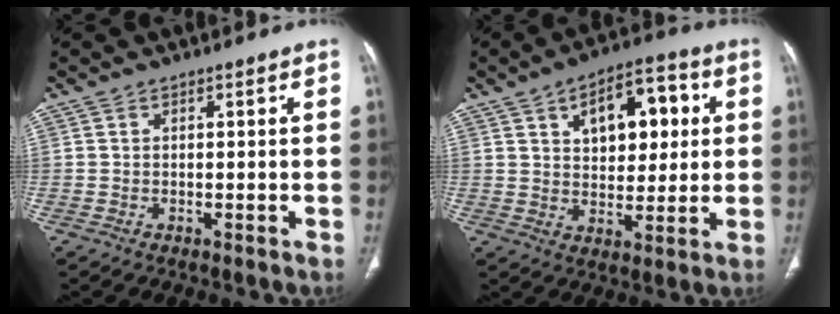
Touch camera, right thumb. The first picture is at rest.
{"total": 13.6, "force": [4.2, 7.7, 10.4], "torque": [-0.108, 0.004, 0.063]}